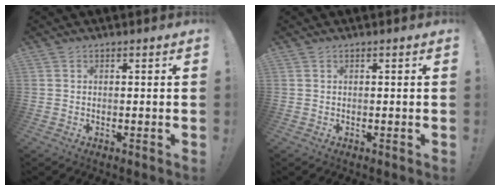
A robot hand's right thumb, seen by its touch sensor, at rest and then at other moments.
{"total": 0.0}